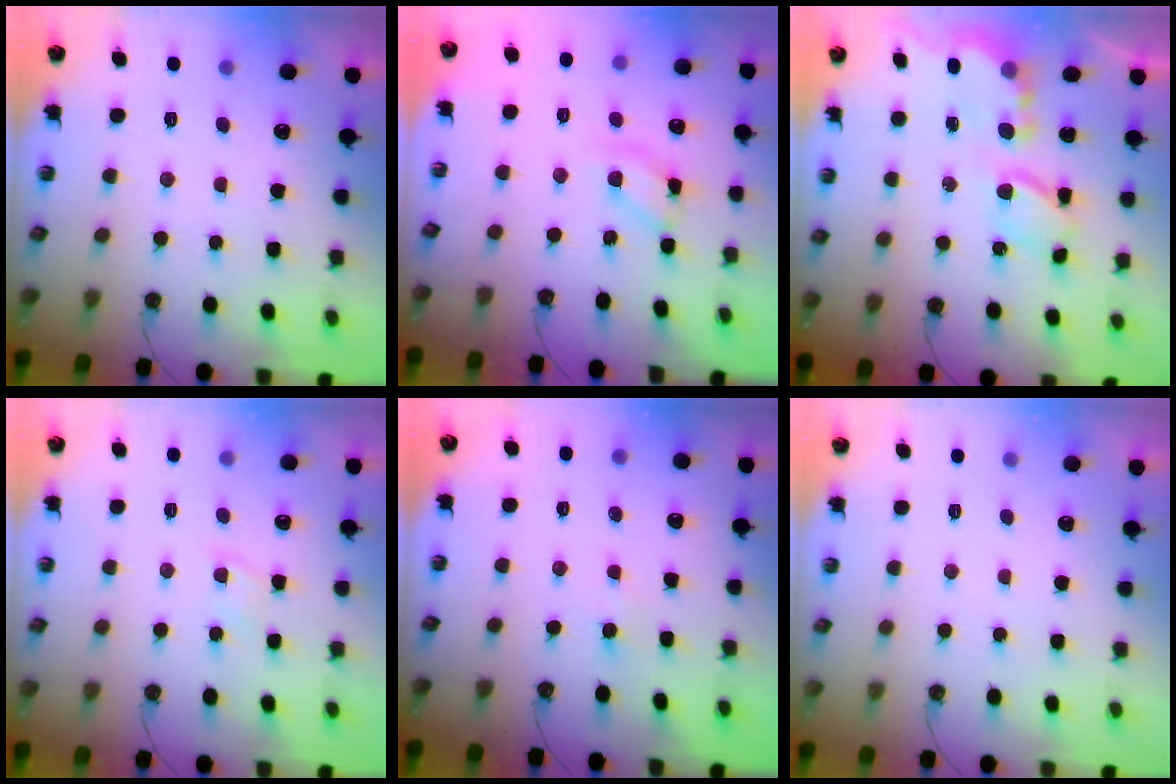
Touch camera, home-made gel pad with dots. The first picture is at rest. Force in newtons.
{"total": 12.3, "press": 12.3, "slide": 0.9}
{"total": 6.4, "press": 6.4, "slide": 0.4}
{"total": 2.8, "press": 2.8, "slide": 0.4}
{"total": 3.6, "press": 3.5, "slide": 0.4}
{"total": 0.0}